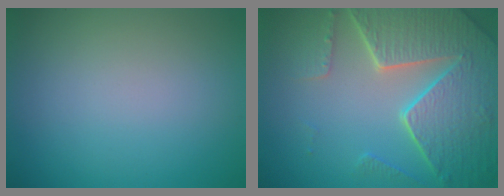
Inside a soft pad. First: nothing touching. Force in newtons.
{"total": 8.2, "press": 5.9, "slide": 5.7}